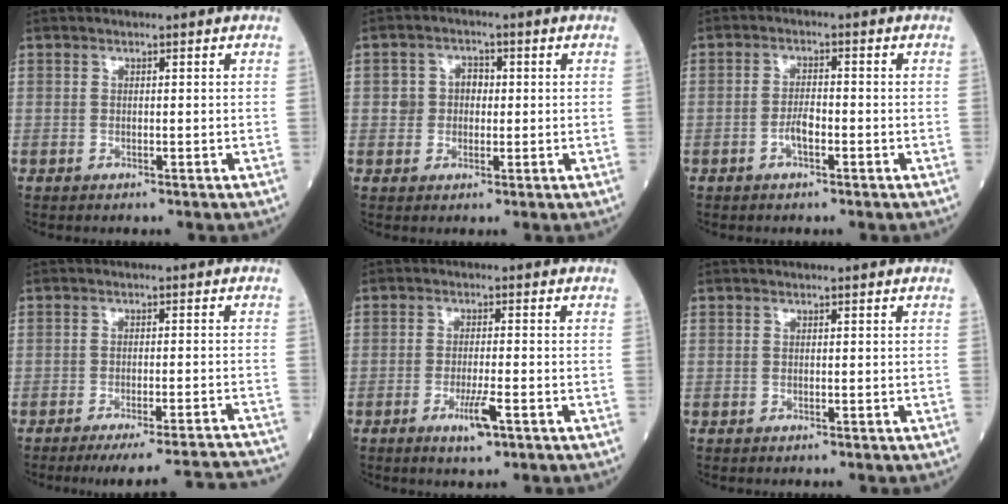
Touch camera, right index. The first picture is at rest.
{"total": 3.5, "force": [0.1, 3.2, 1.4], "torque": [-0.017, 0.016, -0.001]}
{"total": 2.6, "force": [-1.1, 0.8, 2.2], "torque": [-0.038, 0.003, -0.022]}
{"total": 17.2, "force": [-16.5, -0.9, 4.8], "torque": [-0.029, -0.010, -0.203]}
{"total": 4.2, "force": [-2.1, 0.4, 3.6], "torque": [-0.067, -0.006, -0.038]}
{"total": 0.0}